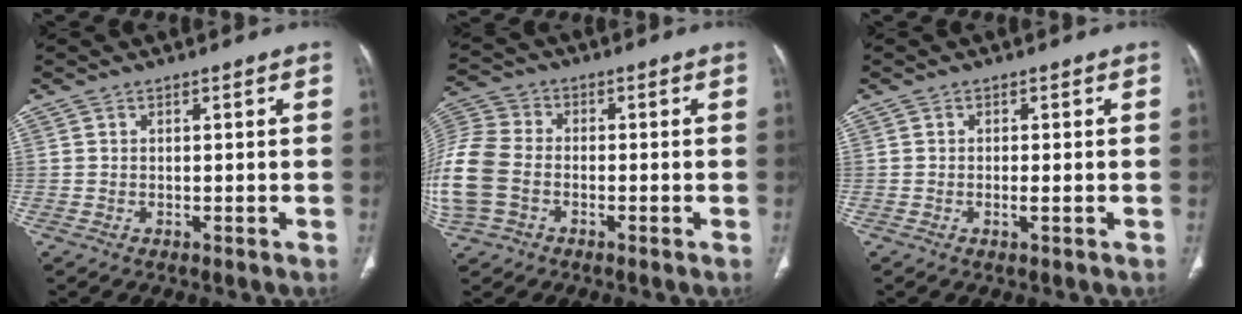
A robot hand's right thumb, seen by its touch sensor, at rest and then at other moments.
{"total": 16.2, "force": [-3.4, 12.3, 10.0], "torque": [-0.269, 0.018, -0.067]}
{"total": 1.2, "force": [-0.4, 0.2, 1.2], "torque": [-0.023, -0.003, -0.009]}